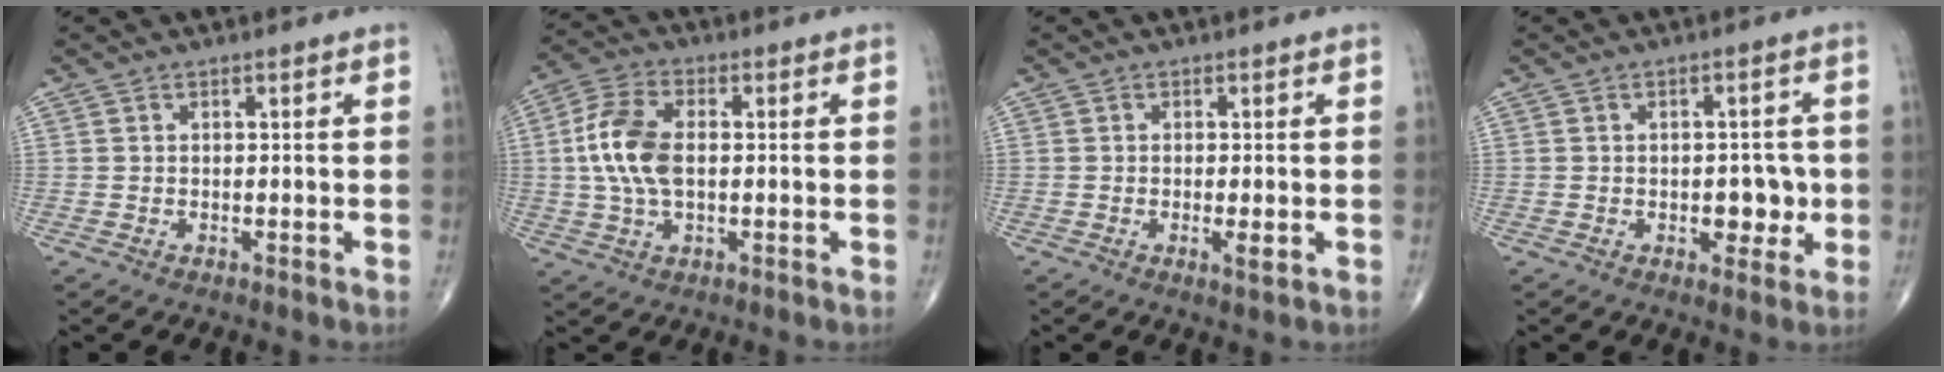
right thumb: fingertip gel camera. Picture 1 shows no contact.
{"total": 10.5, "force": [0.4, 5.7, 8.8], "torque": [-0.188, 0.014, 0.006]}
{"total": 2.1, "force": [-0.5, 0.5, 1.9], "torque": [-0.035, -0.005, -0.010]}
{"total": 5.5, "force": [-0.9, 3.3, 4.3], "torque": [-0.025, 0.003, -0.008]}